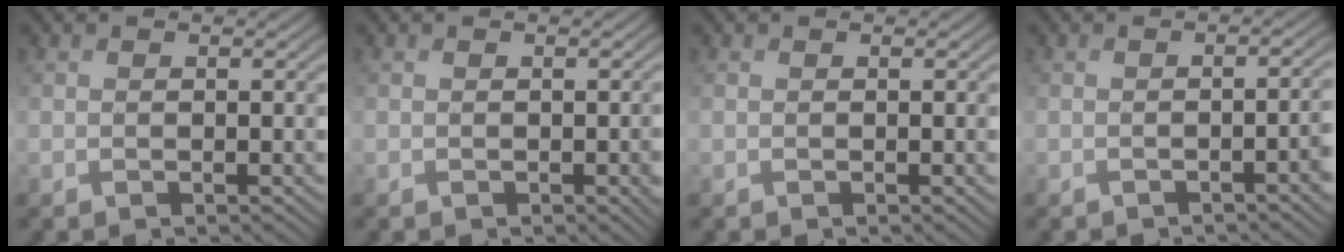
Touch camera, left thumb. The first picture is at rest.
{"total": 1.3, "force": [-0.3, 0.8, 1.0], "torque": [-0.015, -0.007, -0.002]}
{"total": 0.7, "force": [0.0, 0.1, 0.7], "torque": [-0.010, -0.001, 0.000]}
{"total": 3.4, "force": [-1.1, 0.8, 3.1], "torque": [-0.034, 0.006, -0.023]}